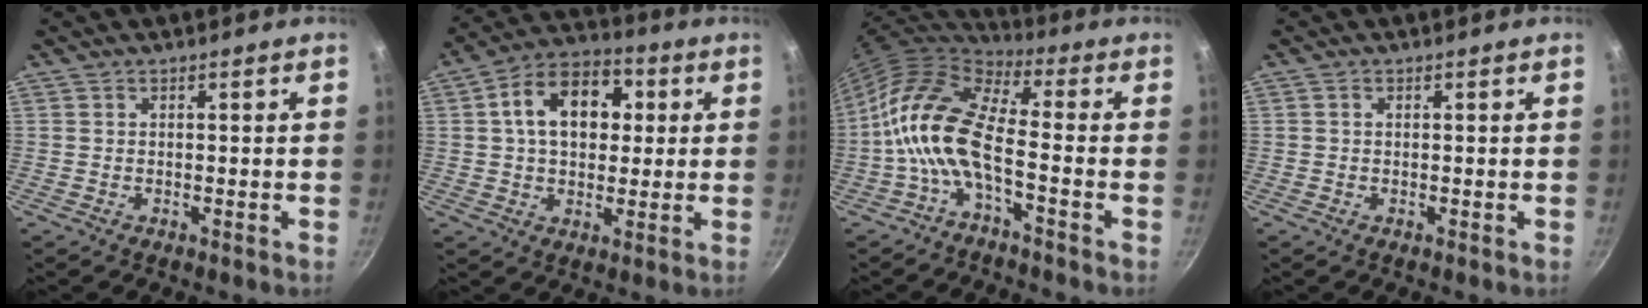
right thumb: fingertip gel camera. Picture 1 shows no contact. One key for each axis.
{"total": 14.5, "fx": 2.9, "fy": 10.0, "fz": 10.0, "tx": -0.123, "ty": 0.019, "tz": 0.032}
{"total": 12.7, "fx": -2.8, "fy": 5.3, "fz": 11.2, "tx": -0.220, "ty": 0.034, "tz": -0.070}
{"total": 0.5, "fx": 0.1, "fy": 0.4, "fz": 0.4, "tx": -0.006, "ty": 0.003, "tz": 0.002}